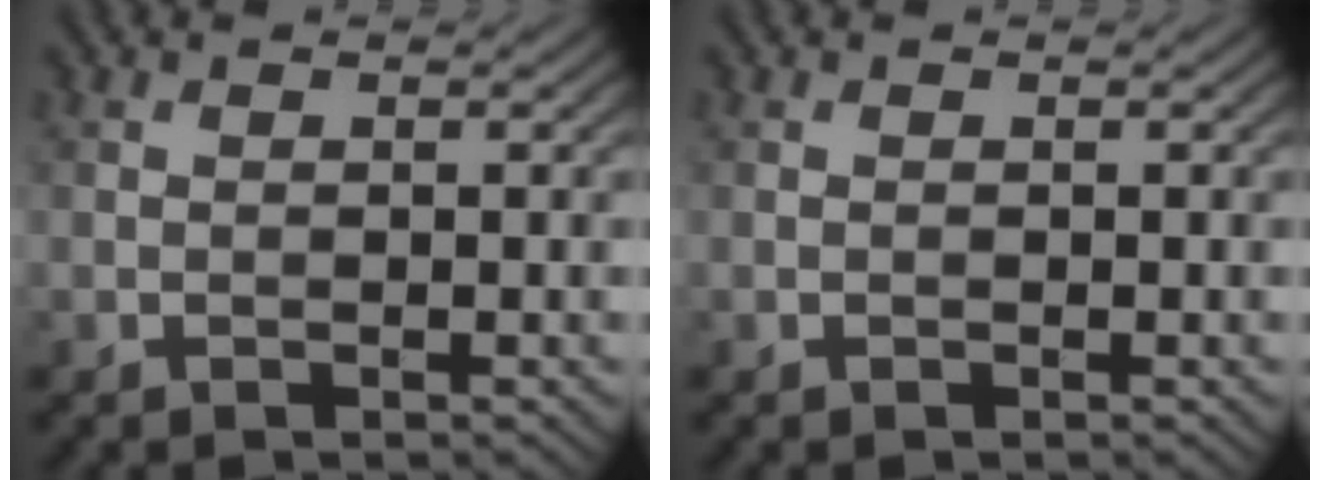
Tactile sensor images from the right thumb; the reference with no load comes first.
{"total": 0.0}